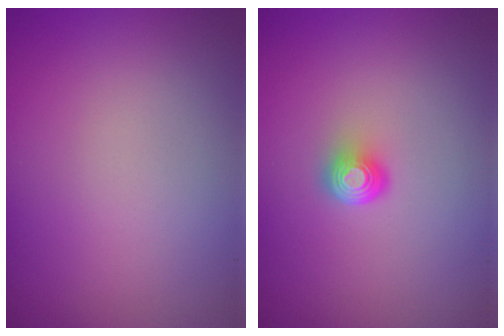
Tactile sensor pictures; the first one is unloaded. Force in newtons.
{"total": 2.0, "press": 1.3, "slide": 1.6}